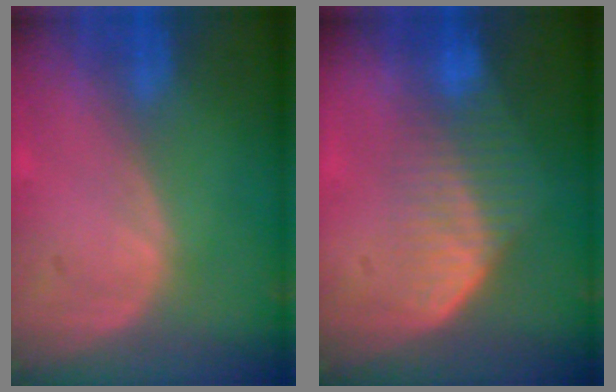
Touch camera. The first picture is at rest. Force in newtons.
{"total": 7.2, "press": 6.1, "slide": 3.8}